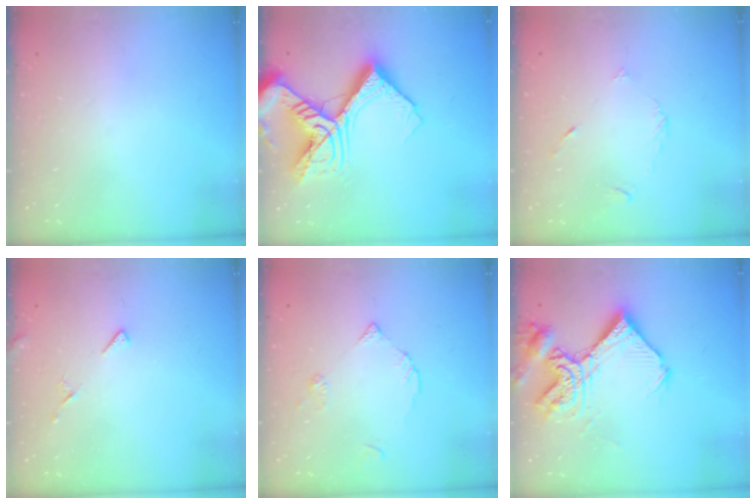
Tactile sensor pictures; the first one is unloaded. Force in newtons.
{"total": 20.9, "press": 20.7, "slide": 2.5}
{"total": 4.0, "press": 4.0, "slide": 0.4}
{"total": 4.7, "press": 4.7, "slide": 0.3}
{"total": 3.7, "press": 3.7, "slide": 0.3}
{"total": 17.3, "press": 17.2, "slide": 2.0}